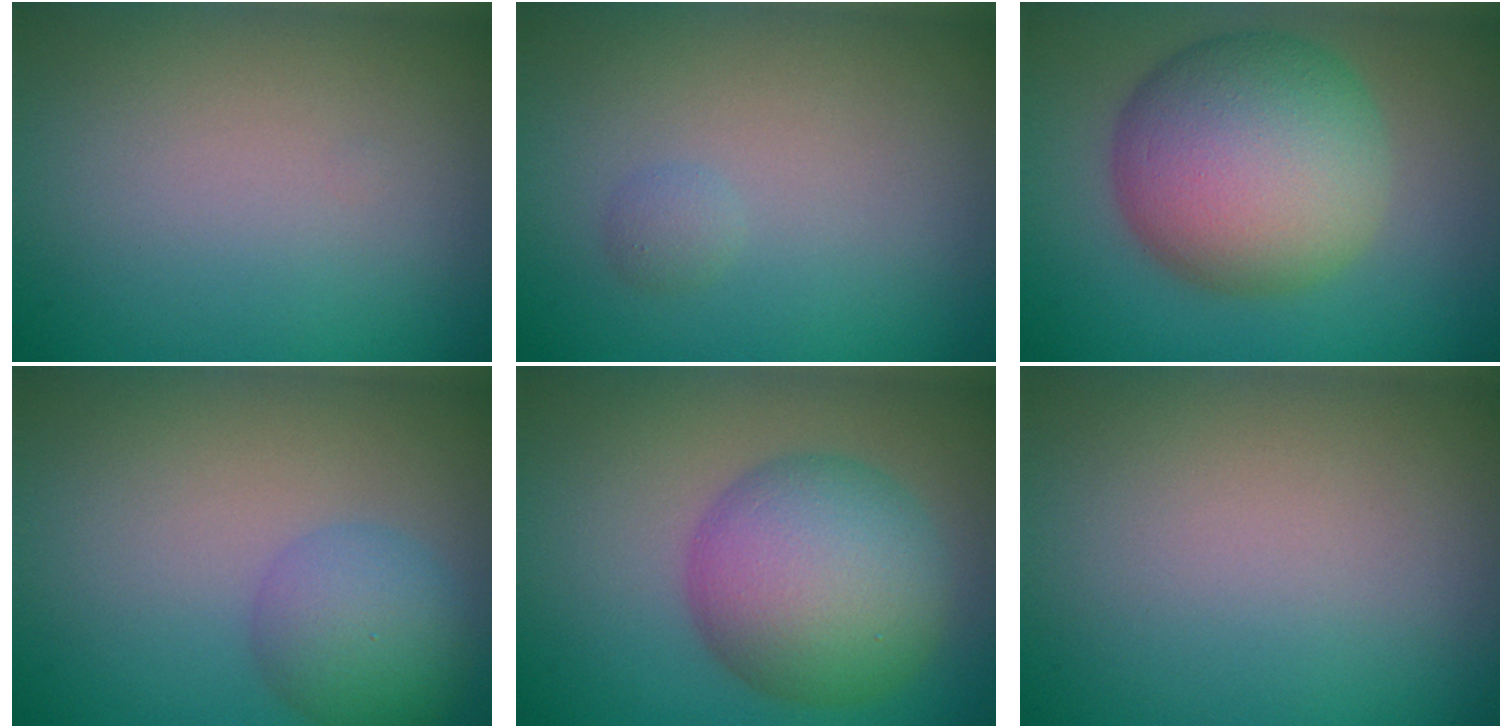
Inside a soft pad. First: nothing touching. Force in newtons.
{"total": 0.8, "press": 0.8, "slide": 0.0}
{"total": 10.4, "press": 10.4, "slide": 0.3}
{"total": 3.8, "press": 3.8, "slide": 0.1}
{"total": 8.1, "press": 8.1, "slide": 0.3}
{"total": 0.0}